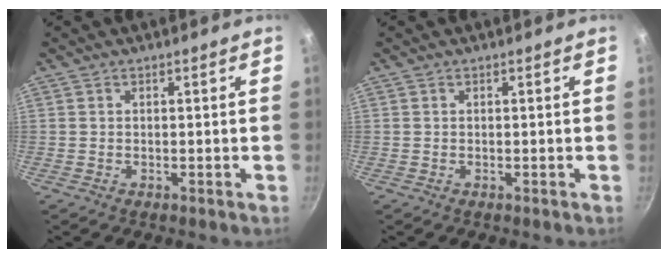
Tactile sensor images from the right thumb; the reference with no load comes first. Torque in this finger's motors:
{"motor_torque": [-0.01, 0.00, 0.01, 0.00, 0.00]}